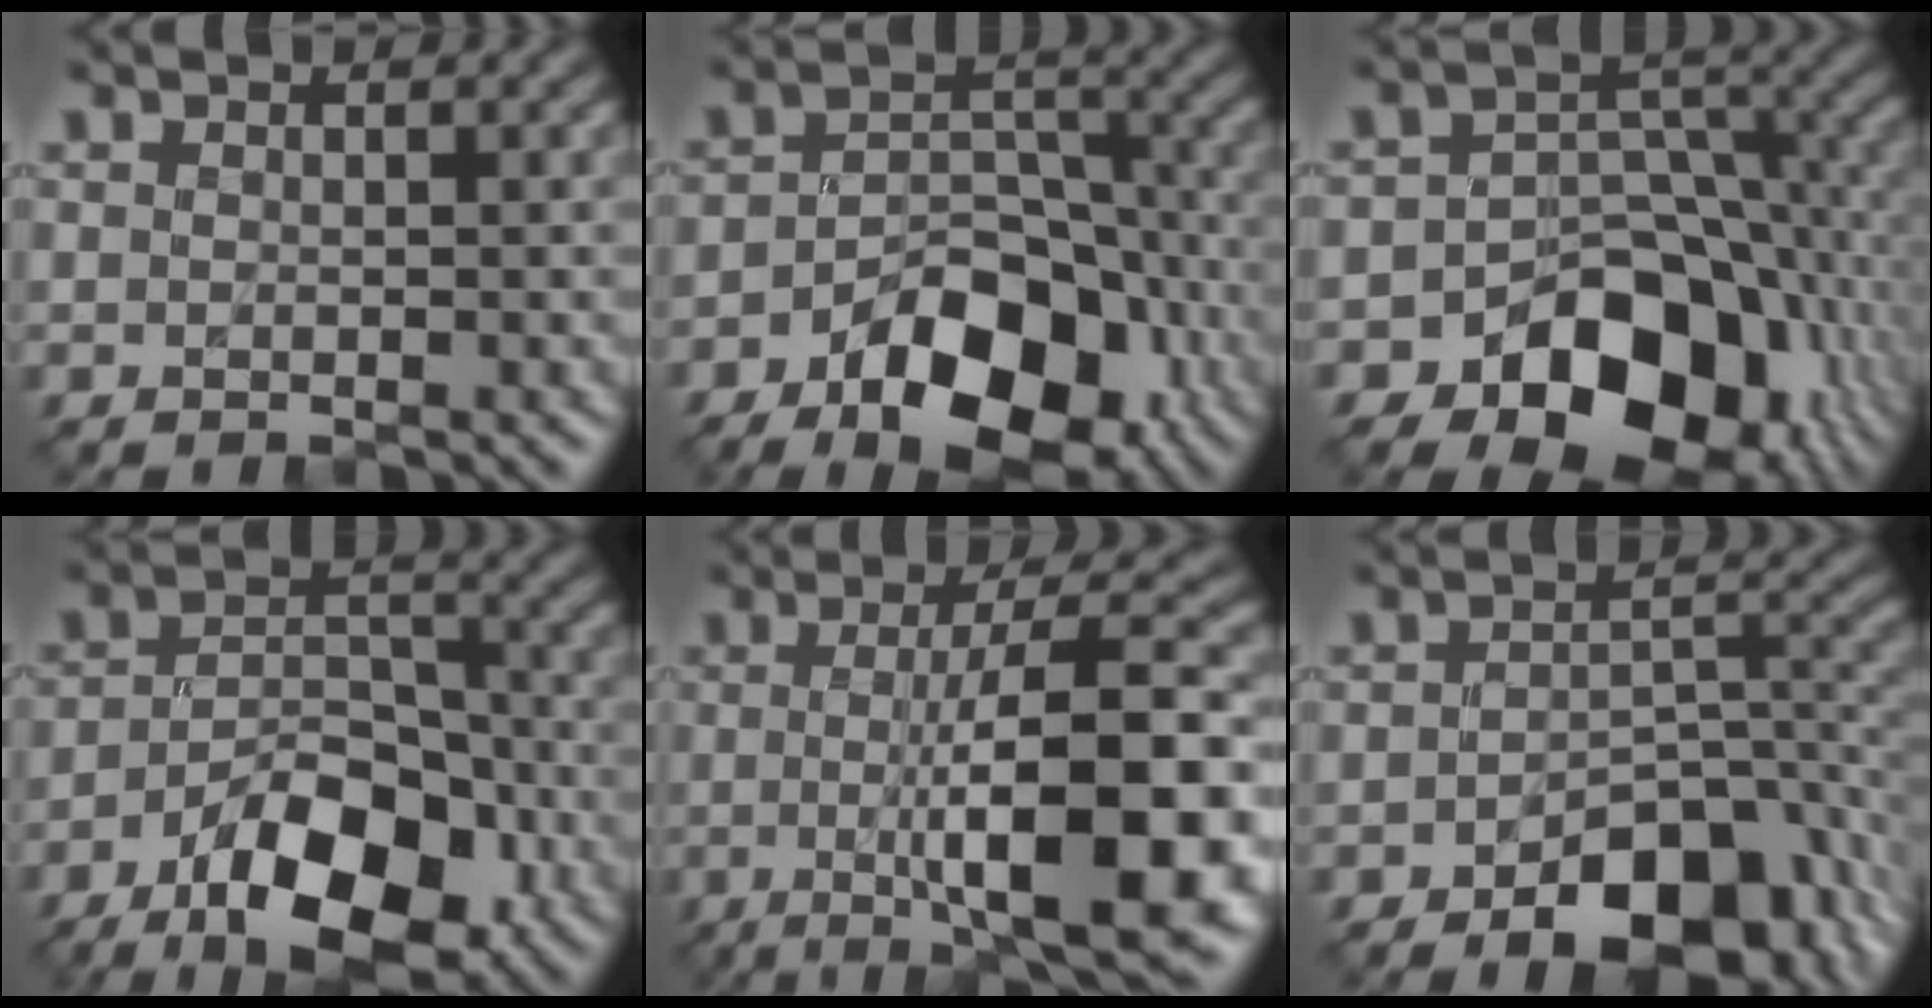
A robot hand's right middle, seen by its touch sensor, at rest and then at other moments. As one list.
[{"total": 9.8, "force": [-5.2, 5.3, 6.4], "torque": [-0.093, -0.001, -0.077]}, {"total": 12.1, "force": [-6.4, 8.2, 6.2], "torque": [-0.084, 0.001, -0.104]}, {"total": 10.1, "force": [-5.5, 4.6, 7.1], "torque": [-0.115, 0.003, -0.086]}, {"total": 12.2, "force": [-1.5, 2.8, 11.8], "torque": [-0.166, -0.002, -0.025]}, {"total": 8.7, "force": [-4.5, 4.3, 6.0], "torque": [-0.075, -0.003, -0.067]}]